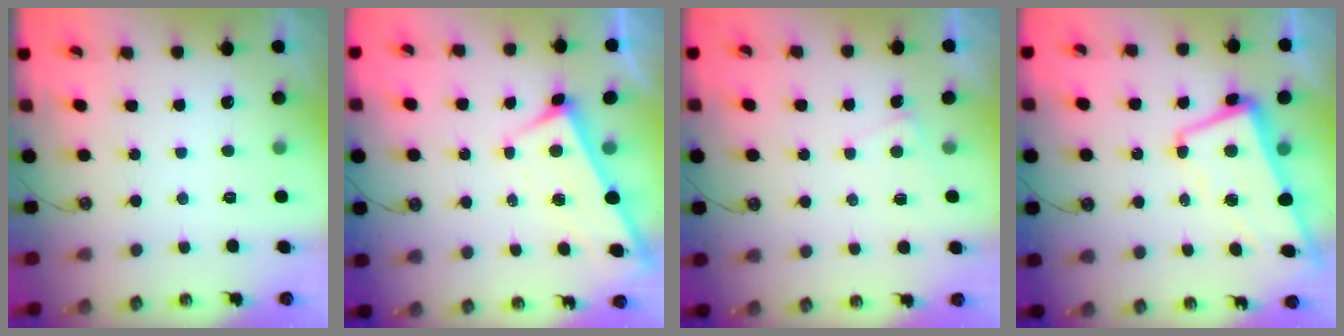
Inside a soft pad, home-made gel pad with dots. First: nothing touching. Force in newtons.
{"total": 2.5, "press": 2.5, "slide": 0.3}
{"total": 2.4, "press": 2.4, "slide": 0.1}
{"total": 1.8, "press": 1.3, "slide": 1.2}